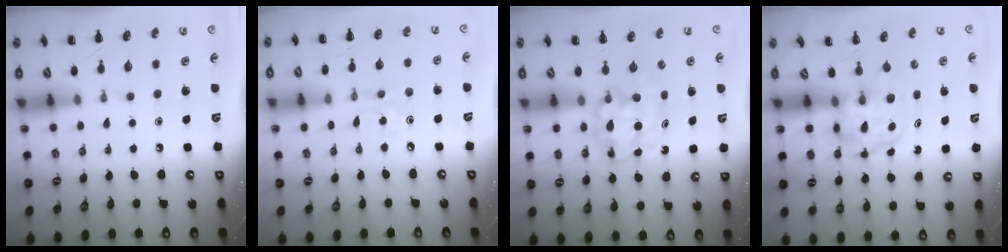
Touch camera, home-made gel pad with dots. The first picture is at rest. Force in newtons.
{"total": 2.6, "press": 2.5, "slide": 0.8}
{"total": 5.5, "press": 5.5, "slide": 0.4}
{"total": 3.6, "press": 3.6, "slide": 0.3}